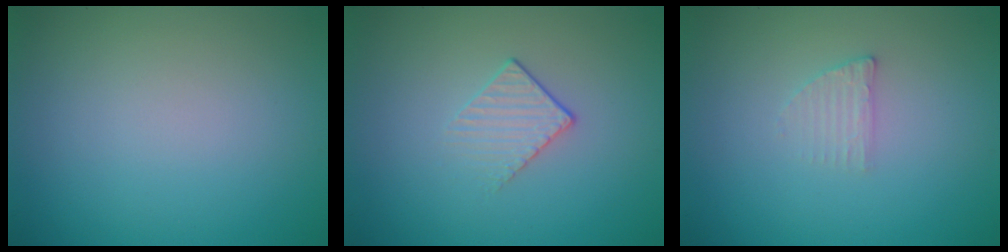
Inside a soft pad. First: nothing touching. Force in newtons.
{"total": 1.5, "press": 0.9, "slide": 1.2}
{"total": 1.2, "press": 1.2, "slide": 0.3}